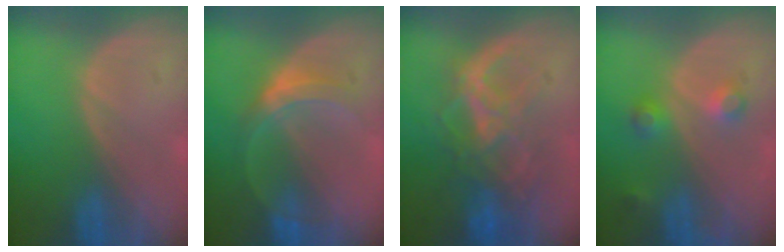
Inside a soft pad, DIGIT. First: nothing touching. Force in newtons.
{"total": 5.1, "press": 4.8, "slide": 1.7}
{"total": 8.6, "press": 7.5, "slide": 4.2}
{"total": 3.7, "press": 3.4, "slide": 1.4}